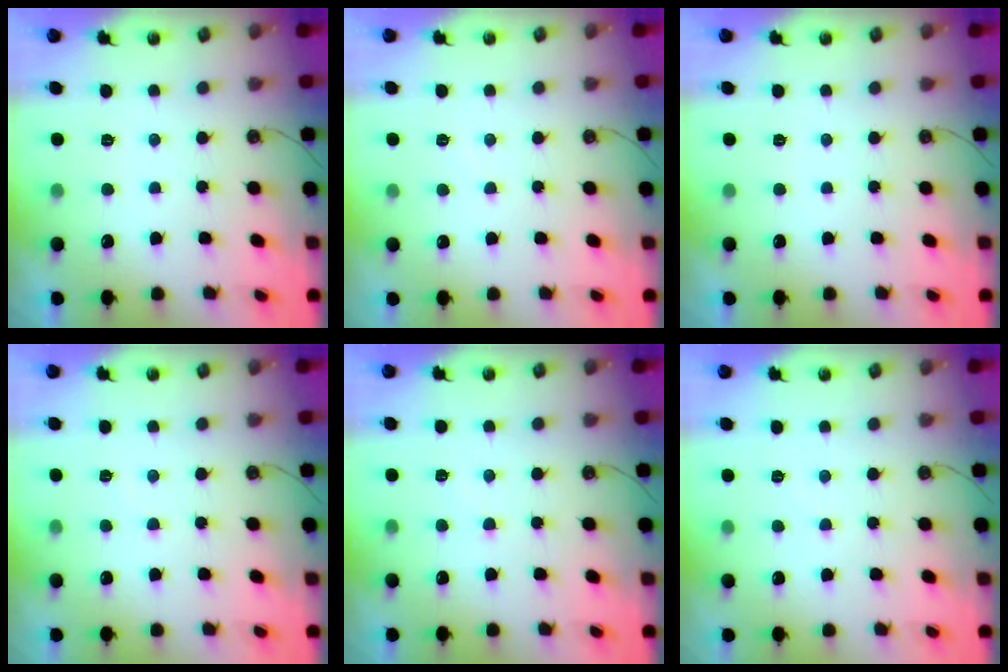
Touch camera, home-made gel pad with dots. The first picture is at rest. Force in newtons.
{"total": 4.3, "press": 4.2, "slide": 0.6}
{"total": 0.0}
{"total": 2.0, "press": 2.0, "slide": 0.4}
{"total": 2.8, "press": 2.8, "slide": 0.4}
{"total": 2.5, "press": 2.5, "slide": 0.4}